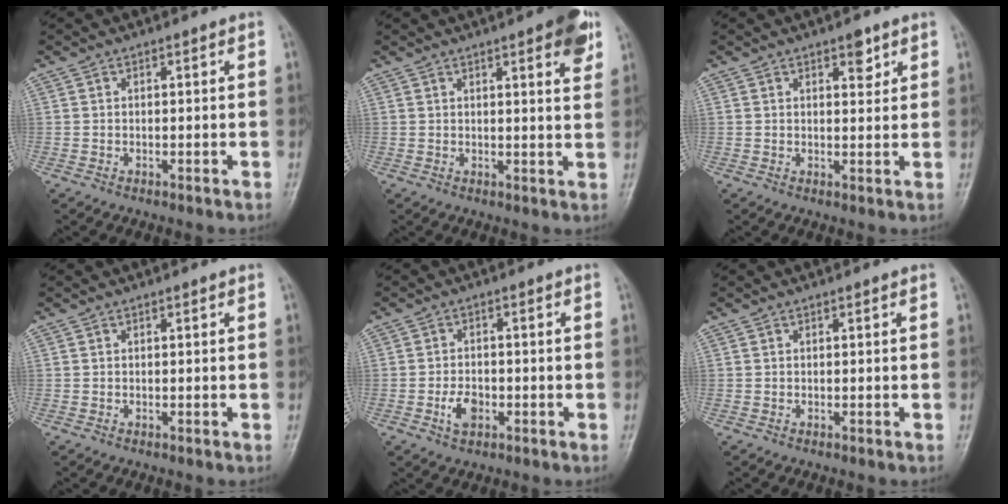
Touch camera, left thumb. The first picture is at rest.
{"total": 7.2, "force": [3.9, 1.6, 5.8], "torque": [-0.063, -0.014, 0.044]}
{"total": 3.1, "force": [1.9, 1.5, 2.0], "torque": [-0.013, -0.010, 0.027]}
{"total": 0.0}
{"total": 4.1, "force": [-1.5, 2.7, 2.7], "torque": [-0.043, 0.007, -0.027]}
{"total": 0.0}